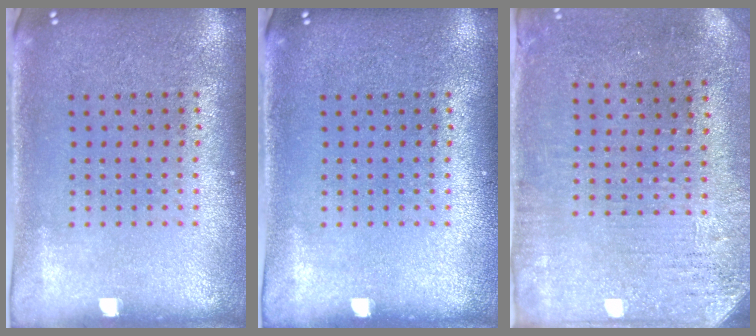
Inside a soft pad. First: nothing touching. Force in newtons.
{"total": 0.0}
{"total": 3.1, "press": 2.6, "slide": 1.7}